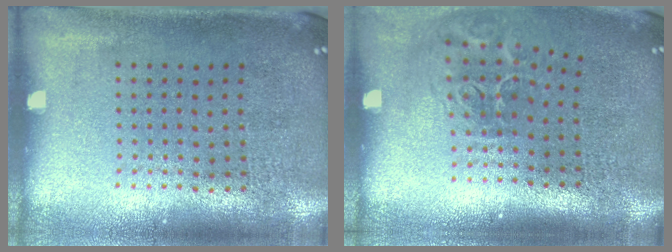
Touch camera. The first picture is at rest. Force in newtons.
{"total": 2.0, "press": 1.3, "slide": 1.5}